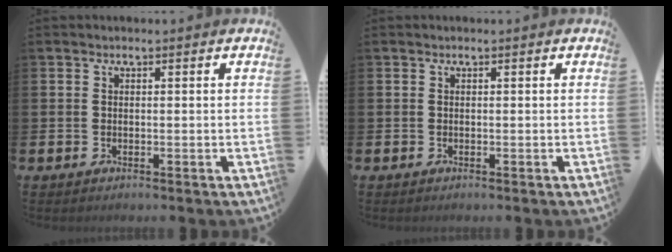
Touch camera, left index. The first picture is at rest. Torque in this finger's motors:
{"motor_torque": [0.00, 0.00, 0.00, -0.01]}